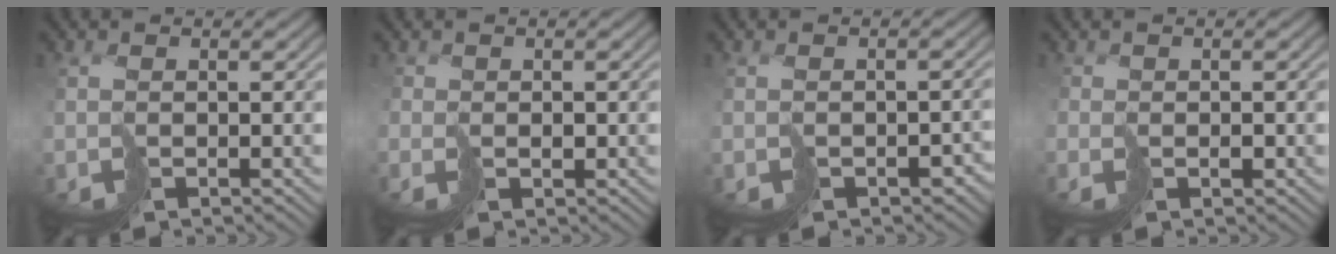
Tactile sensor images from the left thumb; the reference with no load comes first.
{"total": 1.0, "force": [0.4, 0.3, -0.9], "torque": [0.022, -0.001, 0.008]}
{"total": 3.6, "force": [-1.8, 2.4, 2.0], "torque": [-0.024, -0.014, -0.019]}
{"total": 0.8, "force": [0.0, 0.3, -0.8], "torque": [0.024, 0.000, 0.001]}